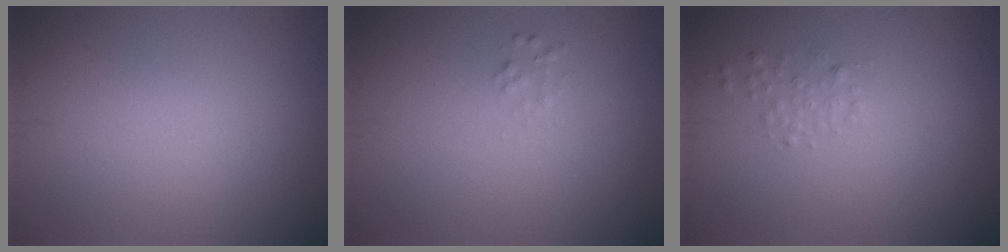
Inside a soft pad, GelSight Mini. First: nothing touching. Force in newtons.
{"total": 0.7, "press": 0.7, "slide": 0.0}
{"total": 1.1, "press": 1.1, "slide": 0.0}